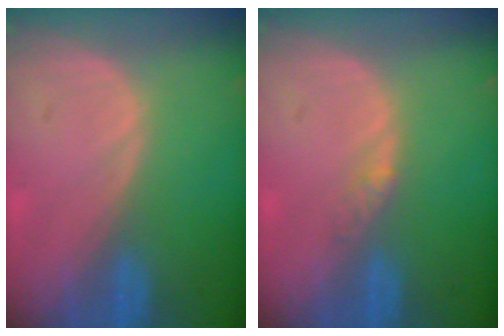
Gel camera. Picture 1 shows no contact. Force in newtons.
{"total": 1.8, "press": 1.6, "slide": 1.0}